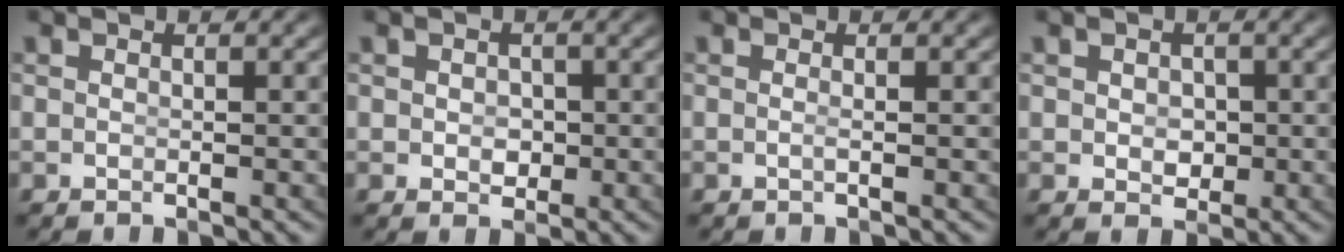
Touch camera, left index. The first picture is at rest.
{"total": 1.4, "force": [-0.1, 1.1, 0.8], "torque": [-0.012, -0.011, 0.005]}
{"total": 0.7, "force": [-0.3, -0.4, 0.4], "torque": [-0.010, -0.006, -0.003]}
{"total": 1.6, "force": [0.1, 1.3, 1.0], "torque": [-0.014, -0.013, 0.010]}